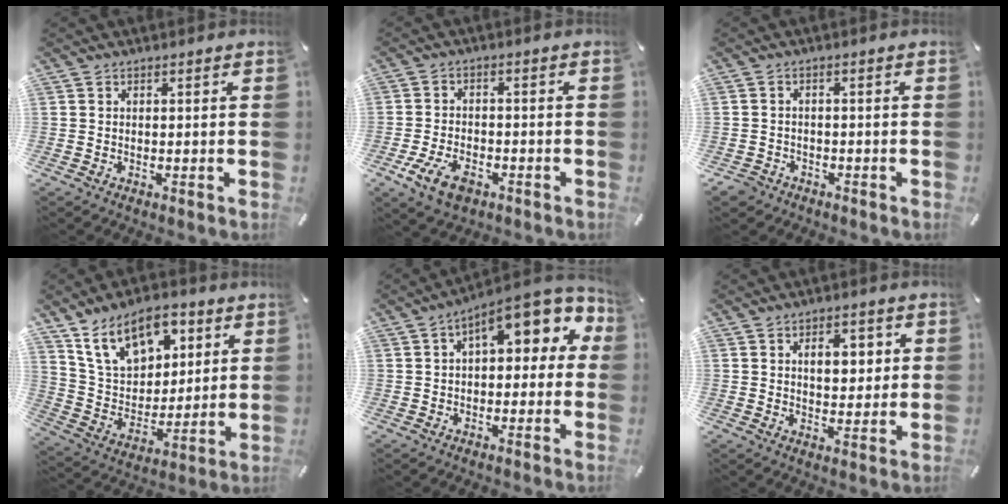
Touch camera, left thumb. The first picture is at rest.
{"total": 7.8, "force": [-3.8, 4.7, 4.9], "torque": [-0.113, 0.010, -0.072]}
{"total": 3.0, "force": [-2.0, 2.2, 0.8], "torque": [-0.025, 0.006, -0.044]}
{"total": 15.5, "force": [8.8, 10.1, 7.8], "torque": [-0.144, -0.030, 0.167]}
{"total": 11.7, "force": [5.3, 5.4, 8.9], "torque": [-0.128, -0.030, 0.090]}
{"total": 6.5, "force": [1.9, 4.3, 4.5], "torque": [-0.054, -0.006, 0.021]}